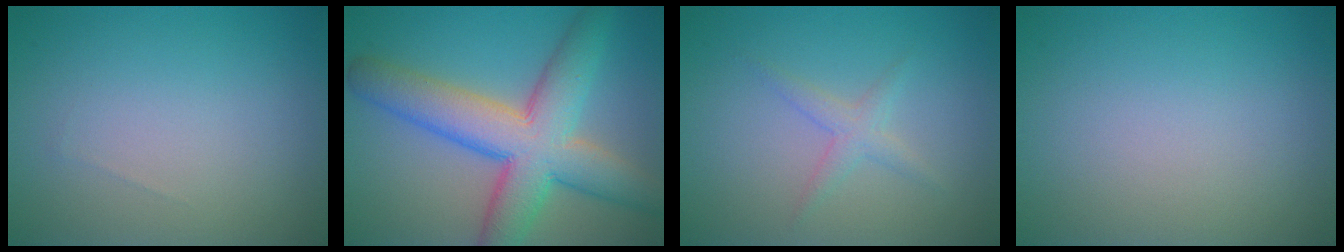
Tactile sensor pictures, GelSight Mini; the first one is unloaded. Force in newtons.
{"total": 9.4, "press": 9.4, "slide": 0.5}
{"total": 1.6, "press": 1.6, "slide": 0.1}
{"total": 0.0}